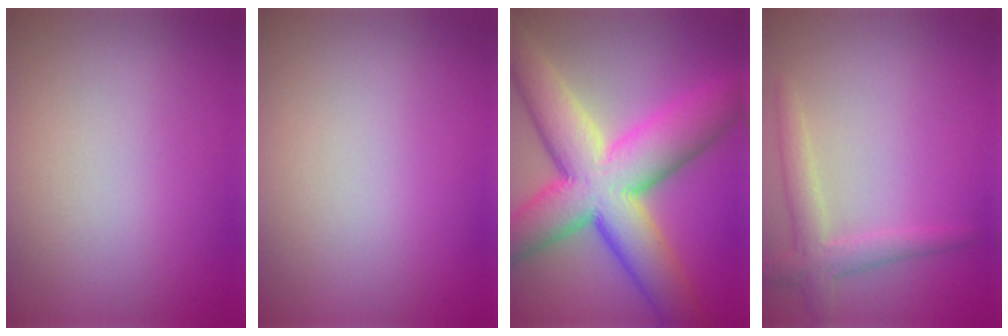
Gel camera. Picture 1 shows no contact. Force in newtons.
{"total": 0.0}
{"total": 12.9, "press": 12.9, "slide": 0.5}
{"total": 2.7, "press": 2.7, "slide": 0.1}